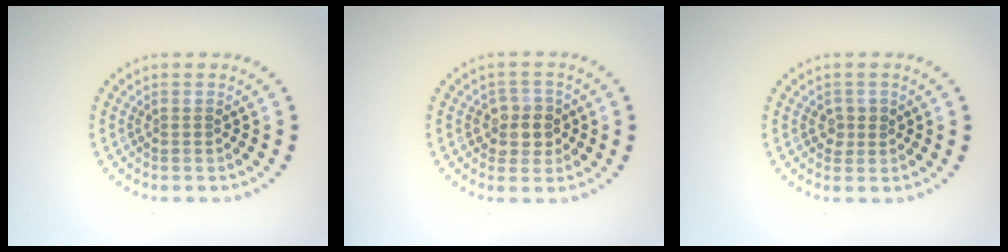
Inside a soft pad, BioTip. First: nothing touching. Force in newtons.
{"total": 2.6, "press": 2.4, "slide": 1.0}
{"total": 1.3, "press": 1.2, "slide": 0.4}